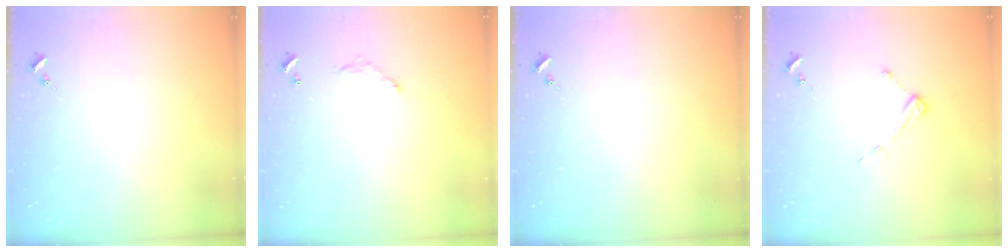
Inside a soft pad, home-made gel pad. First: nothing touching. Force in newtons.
{"total": 6.2, "press": 6.2, "slide": 0.4}
{"total": 0.0}
{"total": 4.2, "press": 4.2, "slide": 0.6}